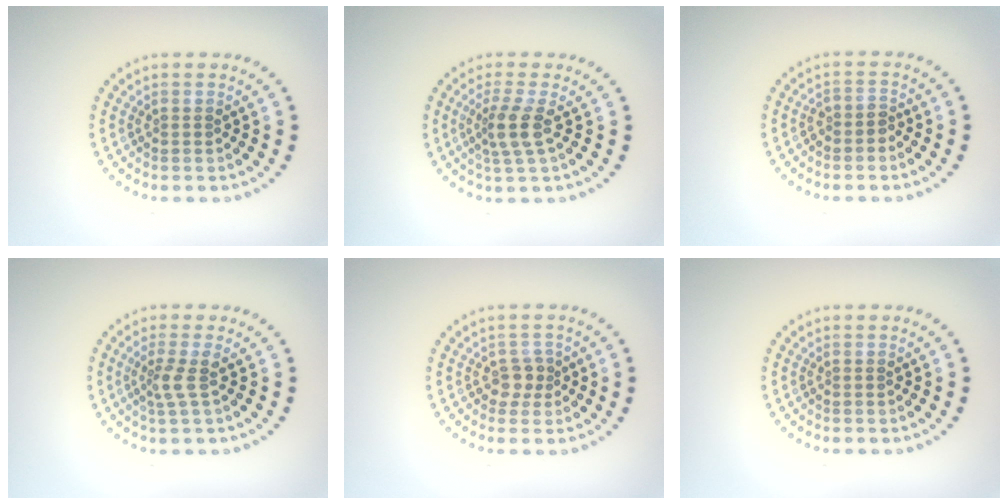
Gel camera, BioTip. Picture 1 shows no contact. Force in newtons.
{"total": 2.7, "press": 2.1, "slide": 1.7}
{"total": 1.4, "press": 1.1, "slide": 0.9}
{"total": 1.9, "press": 1.4, "slide": 1.3}
{"total": 1.8, "press": 1.4, "slide": 1.0}
{"total": 0.0}